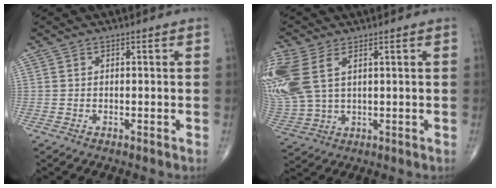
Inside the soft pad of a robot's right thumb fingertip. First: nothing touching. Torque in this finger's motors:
{"motor_torque": [0.48, 0.75, 1.87, 0.90, 0.30]}